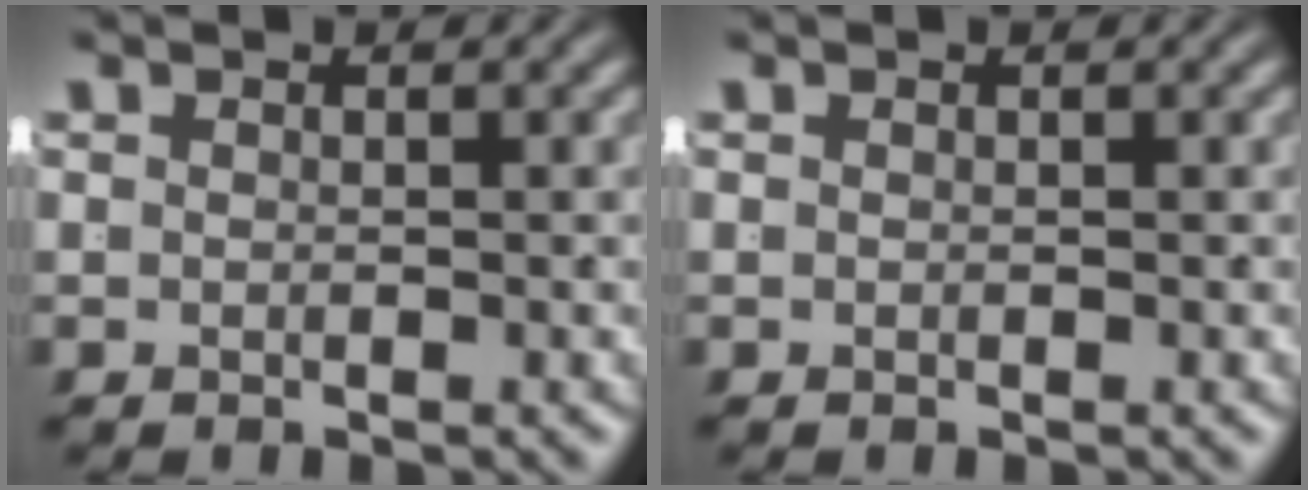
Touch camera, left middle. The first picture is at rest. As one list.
[{"total": 0.0}]